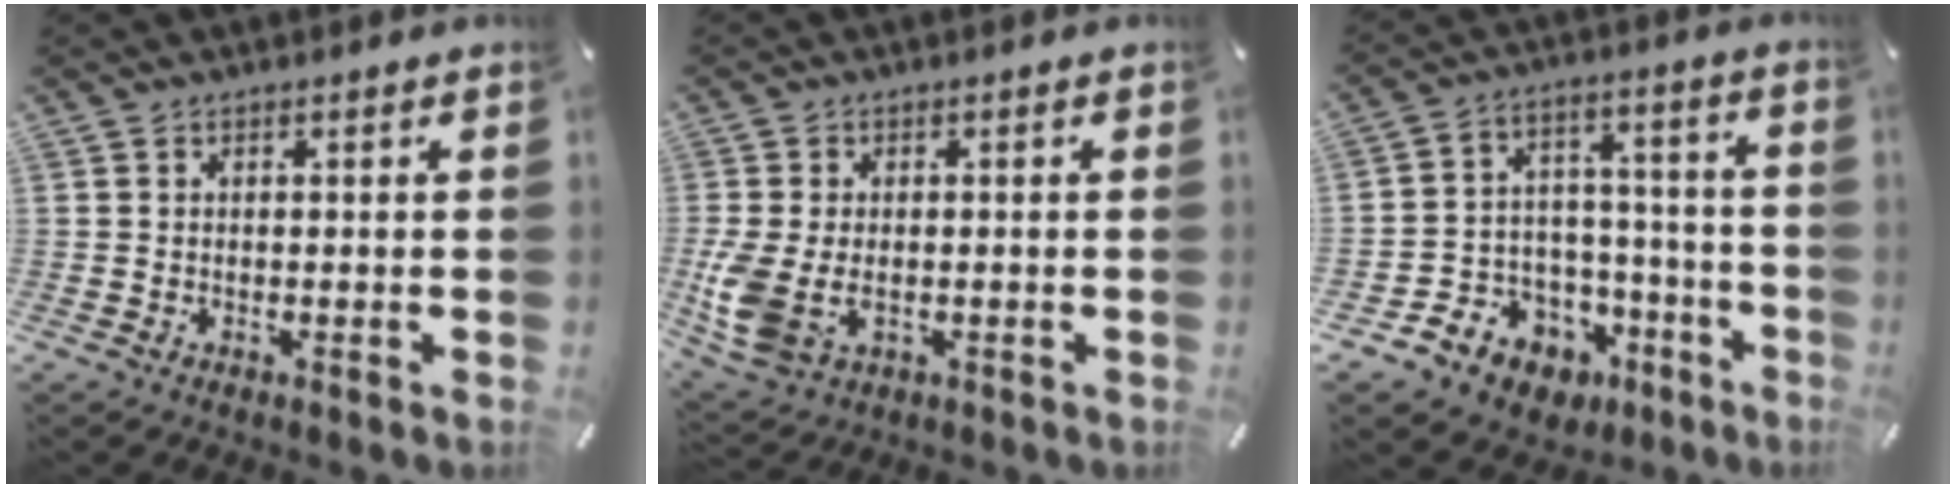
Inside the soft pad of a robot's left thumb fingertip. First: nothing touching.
{"total": 7.8, "force": [-1.2, 5.3, 5.6], "torque": [-0.139, -0.004, -0.019]}
{"total": 9.2, "force": [-3.8, 8.3, 1.4], "torque": [-0.017, 0.023, -0.051]}